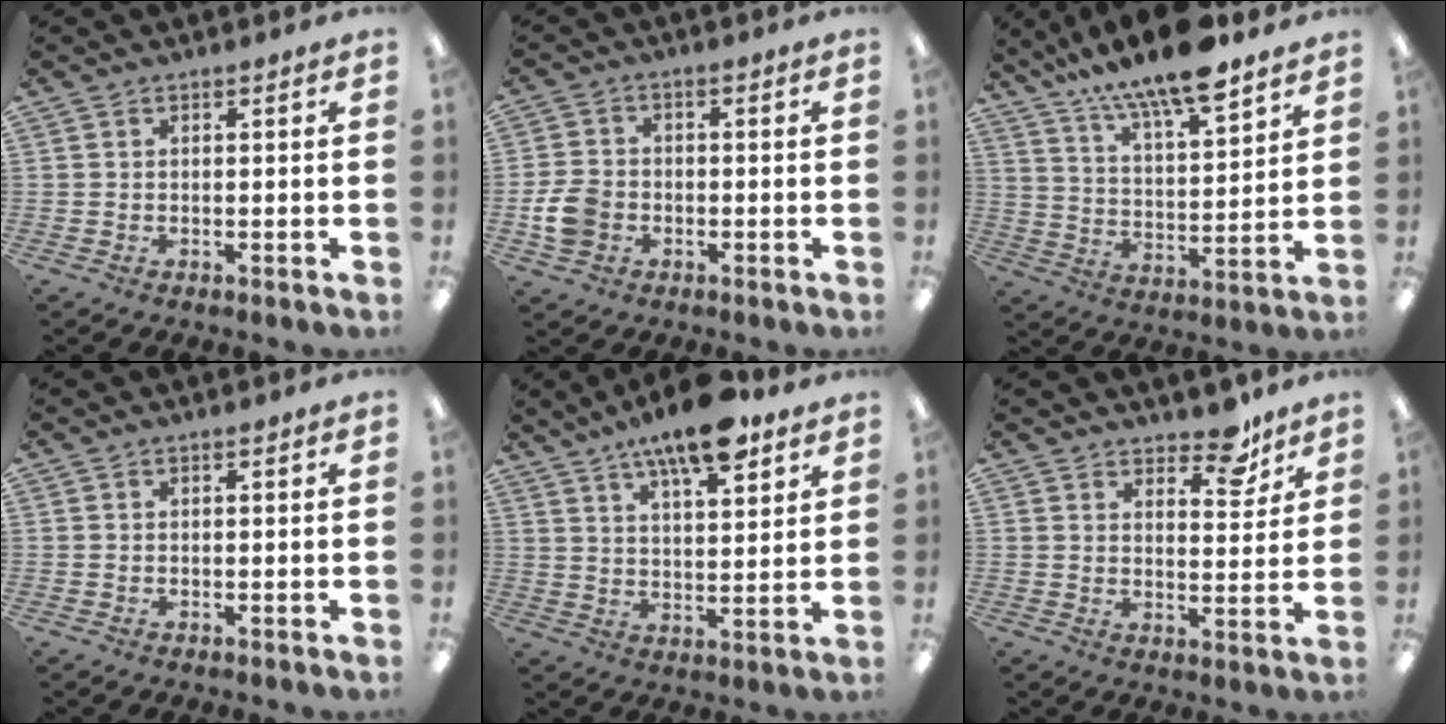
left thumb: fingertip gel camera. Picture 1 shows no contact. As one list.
[{"total": 6.8, "force": [-1.8, 5.3, 3.7], "torque": [-0.072, 0.009, -0.034]}, {"total": 15.5, "force": [12.5, 4.2, 8.1], "torque": [-0.142, -0.075, 0.214]}, {"total": 0.0}, {"total": 13.3, "force": [9.1, 4.6, 8.5], "torque": [-0.131, -0.043, 0.155]}, {"total": 8.2, "force": [6.3, 3.6, 3.8], "torque": [-0.026, -0.042, 0.104]}]